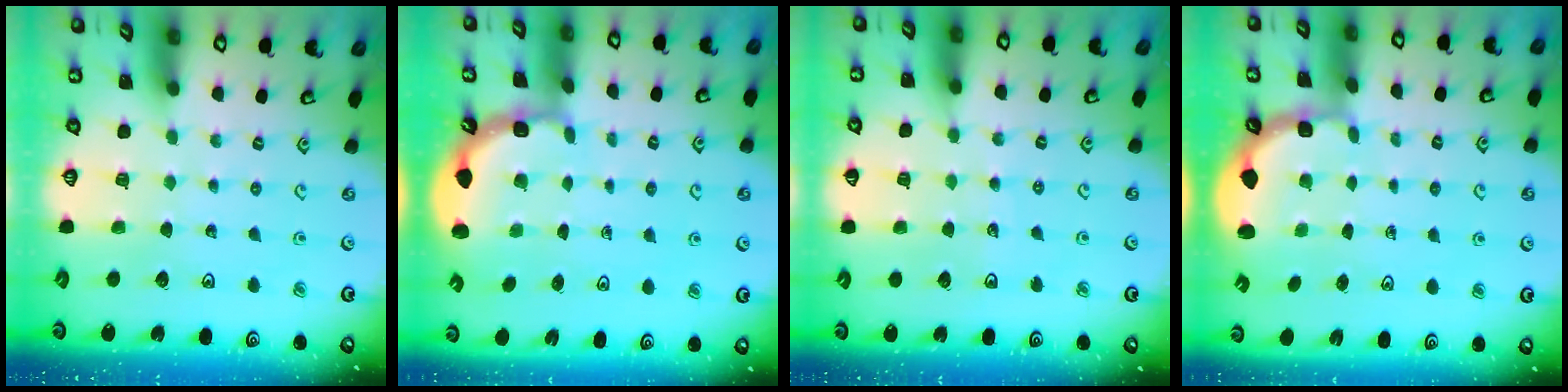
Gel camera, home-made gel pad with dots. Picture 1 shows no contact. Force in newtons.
{"total": 2.3, "press": 2.1, "slide": 0.9}
{"total": 3.2, "press": 2.4, "slide": 2.2}
{"total": 2.6, "press": 2.0, "slide": 1.7}